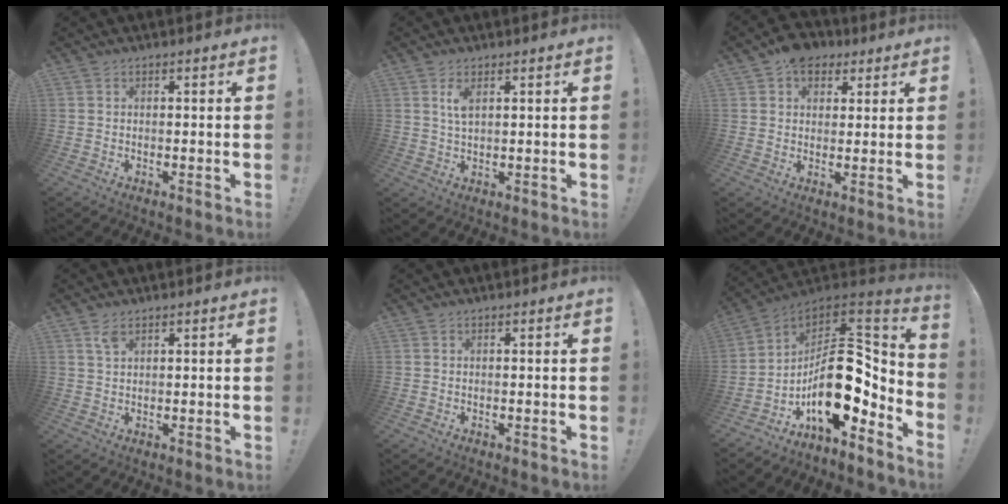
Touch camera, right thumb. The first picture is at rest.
{"total": 3.7, "force": [1.6, 1.6, 2.9], "torque": [-0.045, -0.004, 0.025]}
{"total": 7.9, "force": [4.1, 5.9, 3.3], "torque": [-0.043, -0.014, 0.079]}
{"total": 3.1, "force": [1.9, 1.4, 2.1], "torque": [-0.037, -0.004, 0.033]}
{"total": 0.0}
{"total": 21.8, "force": [-3.0, 11.5, 18.2], "torque": [-0.293, 0.000, -0.042]}